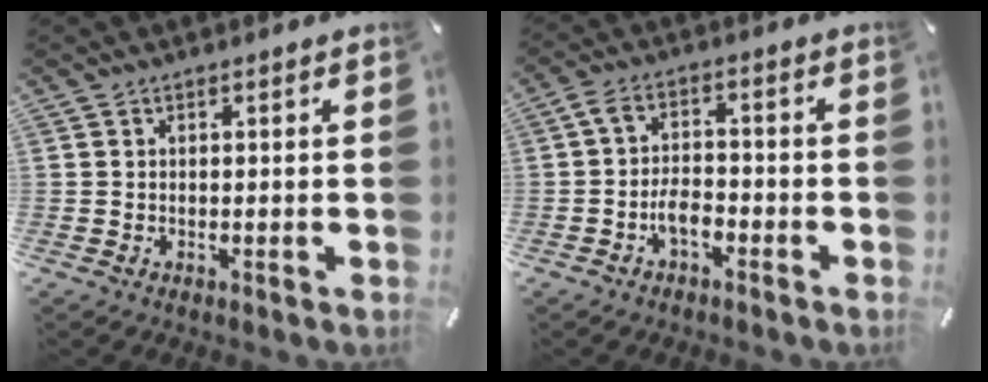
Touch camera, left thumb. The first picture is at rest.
{"total": 5.6, "force": [-2.5, 2.9, 4.0], "torque": [-0.080, 0.014, -0.047]}